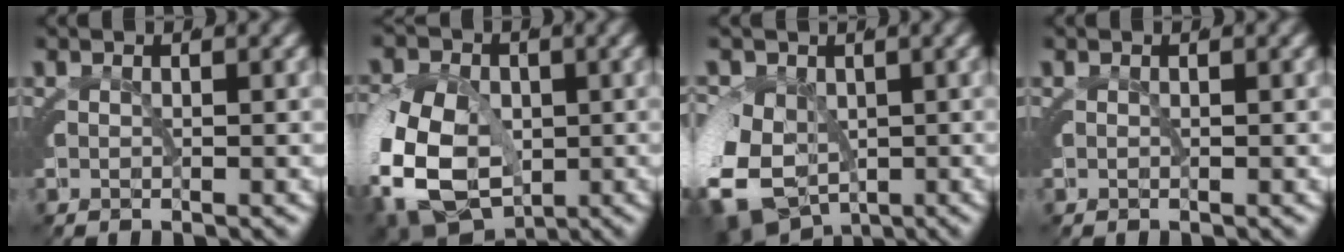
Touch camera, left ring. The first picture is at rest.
{"total": 11.8, "force": [-4.1, 9.6, 5.5], "torque": [-0.134, -0.058, -0.054]}
{"total": 10.7, "force": [-3.5, 8.9, 4.8], "torque": [-0.128, -0.061, -0.037]}
{"total": 0.0}